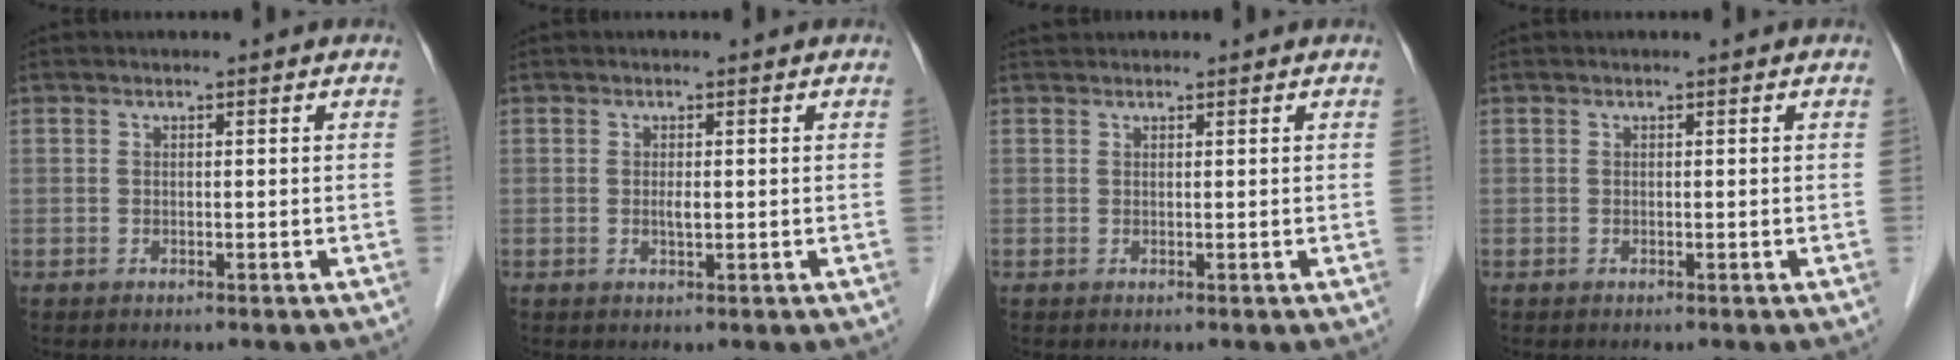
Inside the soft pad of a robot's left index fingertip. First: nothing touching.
{"total": 1.1, "force": [0.1, 0.3, 1.1], "torque": [-0.022, -0.002, 0.001]}
{"total": 1.5, "force": [1.4, 0.3, 0.2], "torque": [-0.010, 0.021, 0.028]}
{"total": 0.0}